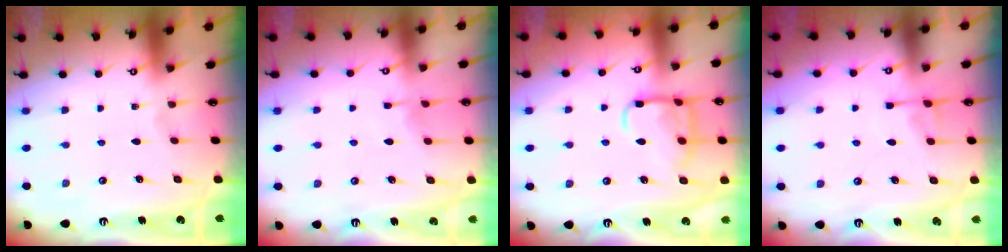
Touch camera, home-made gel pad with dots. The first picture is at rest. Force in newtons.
{"total": 3.9, "press": 3.9, "slide": 0.5}
{"total": 11.2, "press": 11.1, "slide": 1.0}
{"total": 4.5, "press": 4.4, "slide": 0.7}